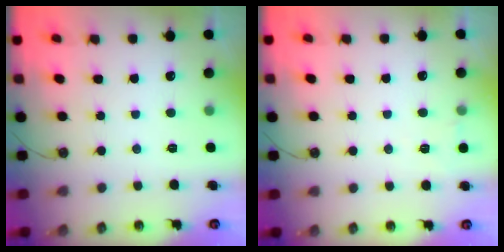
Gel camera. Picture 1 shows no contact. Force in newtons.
{"total": 4.1, "press": 3.0, "slide": 2.8}